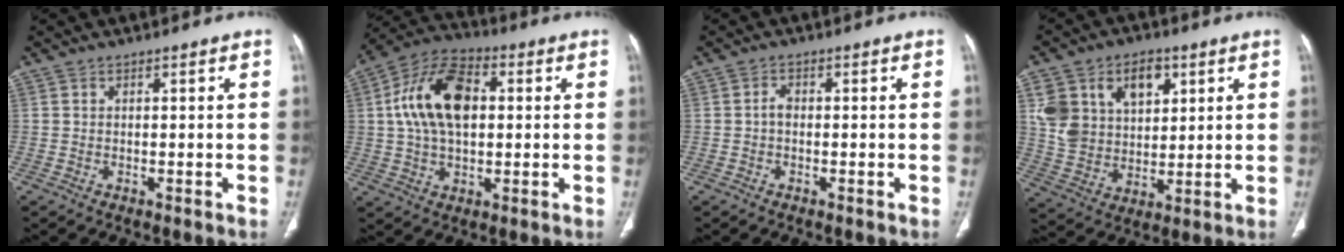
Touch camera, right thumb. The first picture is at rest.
{"total": 15.6, "force": [2.4, 9.4, 12.3], "torque": [-0.219, 0.021, 0.036]}
{"total": 1.6, "force": [-0.3, 1.1, 1.2], "torque": [-0.018, 0.005, -0.010]}
{"total": 15.3, "force": [5.8, 10.8, 9.3], "torque": [-0.126, -0.009, 0.118]}